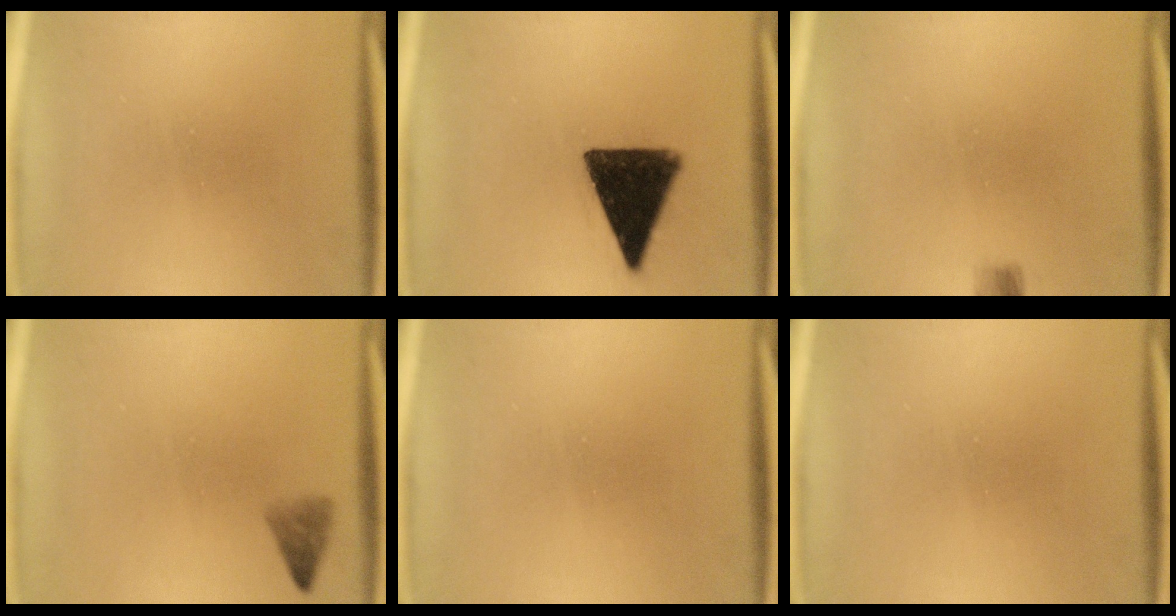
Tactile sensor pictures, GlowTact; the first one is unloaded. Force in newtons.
{"total": 12.9}
{"total": 1.6}
{"total": 1.0}
{"total": 0.0}
{"total": 0.0}